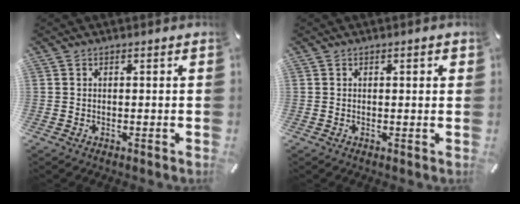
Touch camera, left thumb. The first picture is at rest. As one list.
[{"total": 1.4, "force": [0.4, 0.3, 1.3], "torque": [-0.017, -0.001, 0.005]}]